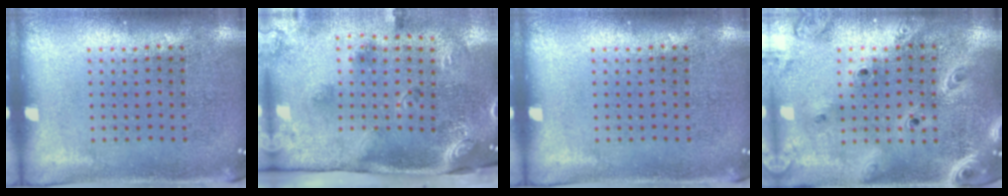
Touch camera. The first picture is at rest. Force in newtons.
{"total": 3.2, "press": 2.0, "slide": 2.5}
{"total": 0.0}
{"total": 2.8, "press": 2.3, "slide": 1.5}